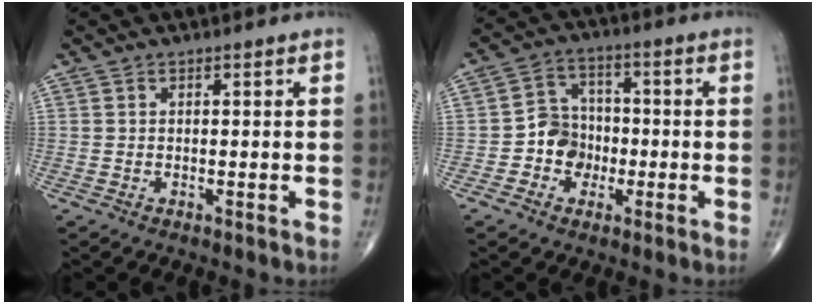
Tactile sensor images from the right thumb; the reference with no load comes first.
{"total": 7.2, "force": [-1.9, 6.4, 2.7], "torque": [-0.009, 0.027, -0.043]}